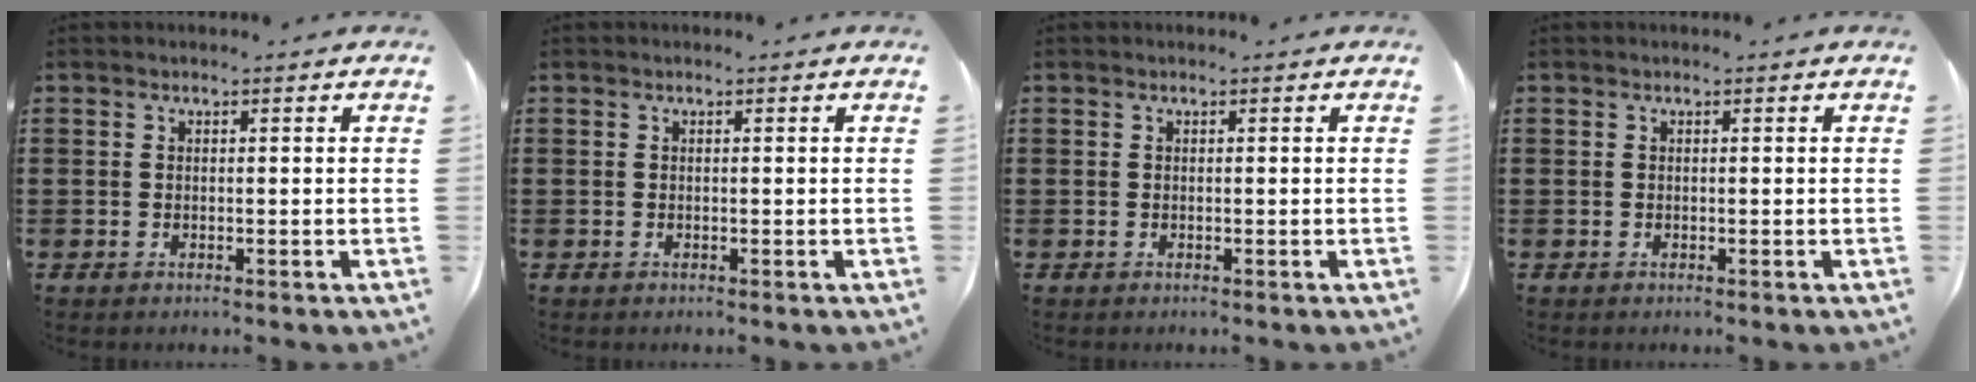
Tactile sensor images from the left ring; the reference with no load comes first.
{"total": 0.0}
{"total": 0.0}
{"total": 0.0}